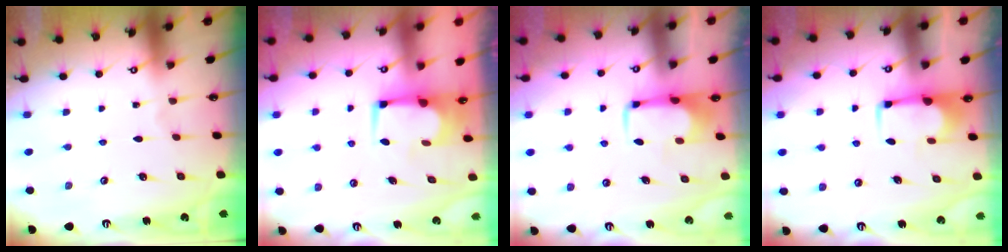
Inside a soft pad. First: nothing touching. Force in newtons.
{"total": 5.7, "press": 5.7, "slide": 0.4}
{"total": 1.8, "press": 1.7, "slide": 0.5}
{"total": 1.1, "press": 1.1, "slide": 0.0}